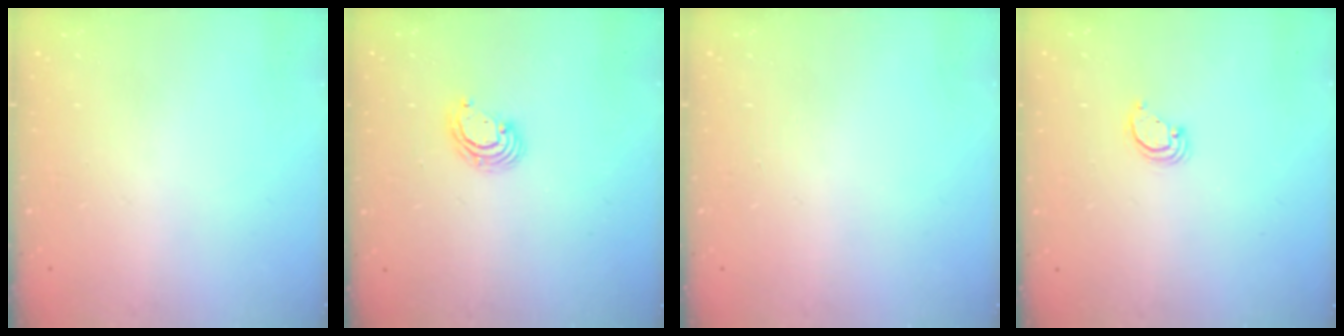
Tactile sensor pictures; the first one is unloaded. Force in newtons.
{"total": 4.2, "press": 4.2, "slide": 0.2}
{"total": 0.0}
{"total": 2.9, "press": 2.9, "slide": 0.1}